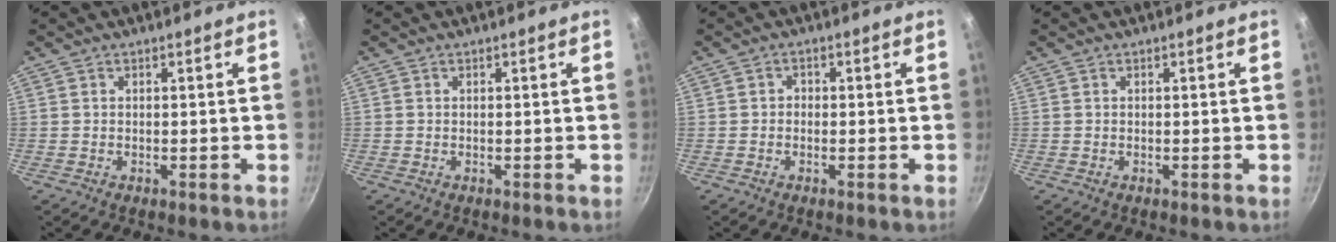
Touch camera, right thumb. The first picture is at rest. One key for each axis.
{"total": 0.0}
{"total": 1.2, "fx": -0.4, "fy": 1.0, "fz": 0.4, "tx": -0.004, "ty": 0.003, "tz": -0.010}
{"total": 0.0}